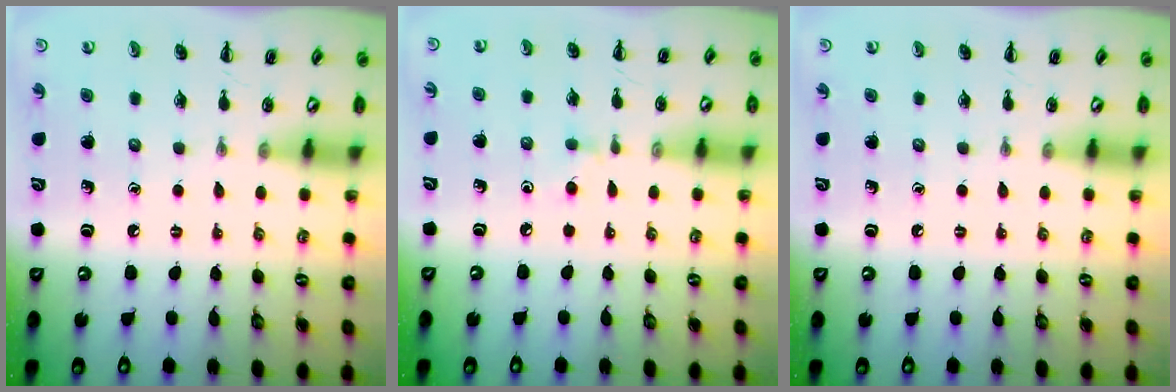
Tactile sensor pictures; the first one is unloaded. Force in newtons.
{"total": 4.2, "press": 3.9, "slide": 1.5}
{"total": 0.0}